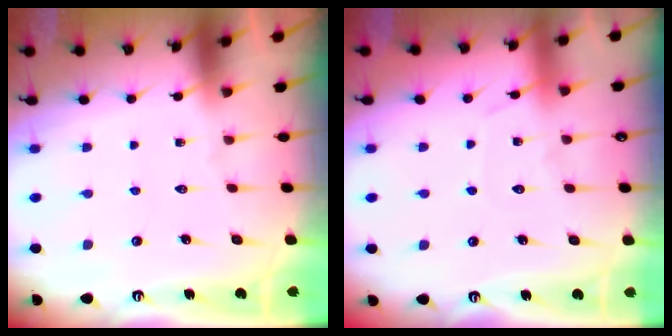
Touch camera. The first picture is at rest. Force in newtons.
{"total": 6.4, "press": 6.4, "slide": 0.8}